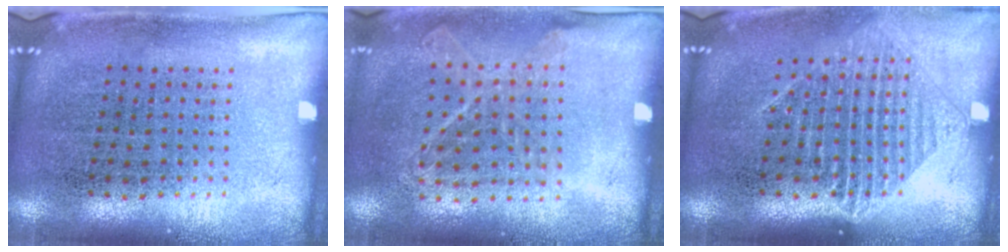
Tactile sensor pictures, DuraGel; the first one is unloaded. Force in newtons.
{"total": 1.1, "press": 1.0, "slide": 0.5}
{"total": 1.4, "press": 1.3, "slide": 0.7}